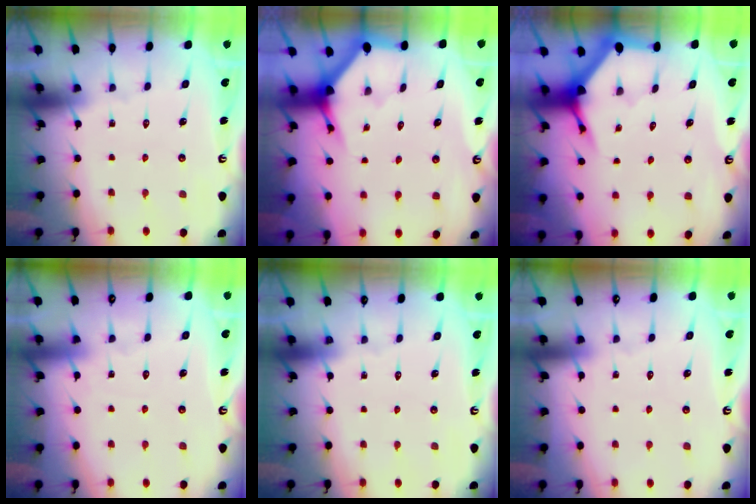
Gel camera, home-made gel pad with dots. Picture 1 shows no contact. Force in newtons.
{"total": 3.5, "press": 3.5, "slide": 0.2}
{"total": 3.7, "press": 3.6, "slide": 0.5}
{"total": 2.1, "press": 2.1, "slide": 0.2}
{"total": 0.0}
{"total": 3.3, "press": 3.3, "slide": 0.6}